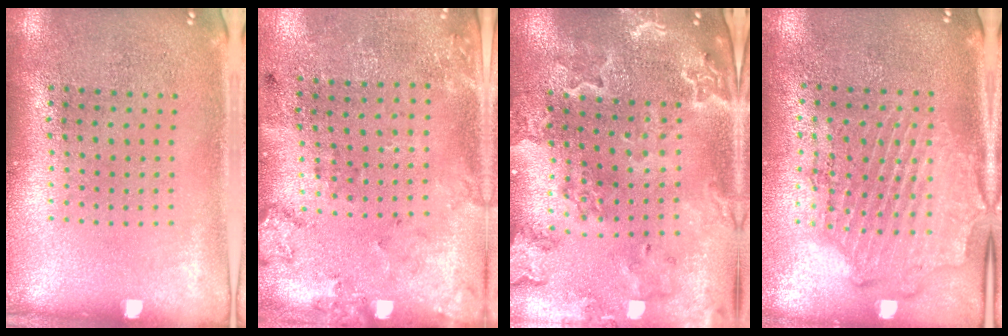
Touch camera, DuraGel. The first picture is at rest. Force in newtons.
{"total": 2.0, "press": 1.3, "slide": 1.5}
{"total": 2.2, "press": 2.1, "slide": 0.4}
{"total": 1.9, "press": 1.7, "slide": 0.7}